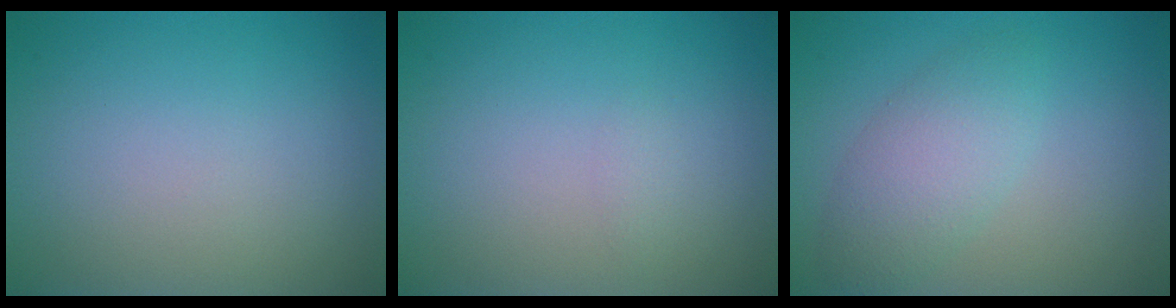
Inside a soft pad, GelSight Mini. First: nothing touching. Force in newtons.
{"total": 0.6, "press": 0.6, "slide": 0.0}
{"total": 3.5, "press": 3.5, "slide": 0.1}